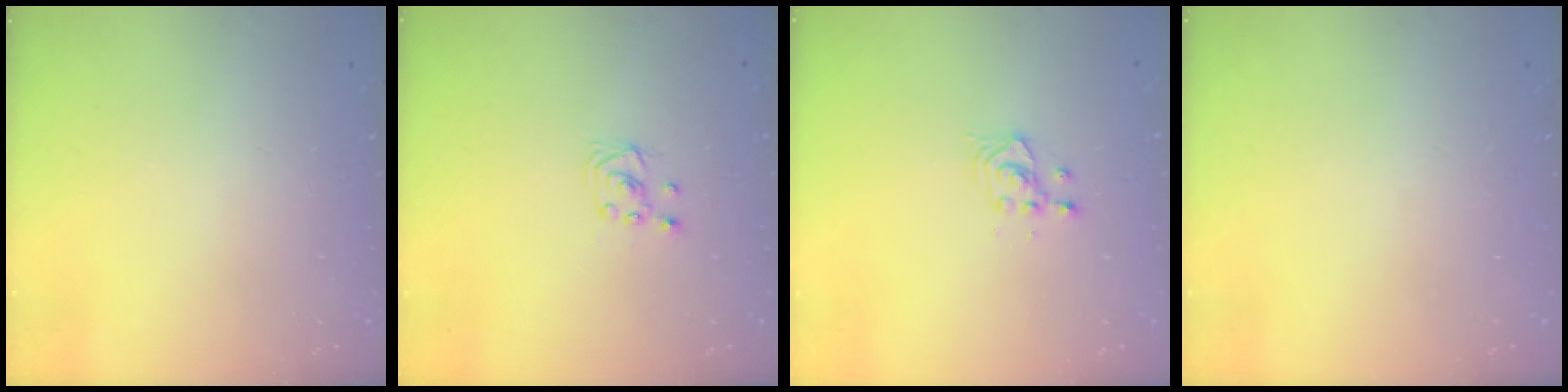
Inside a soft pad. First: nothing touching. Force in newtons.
{"total": 2.0, "press": 2.0, "slide": 0.2}
{"total": 3.7, "press": 3.7, "slide": 0.3}
{"total": 0.0}